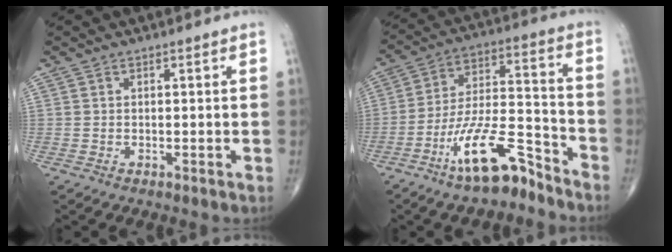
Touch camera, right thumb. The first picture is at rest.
{"total": 14.3, "force": [-9.8, 4.4, 9.4], "torque": [-0.166, 0.078, -0.179]}